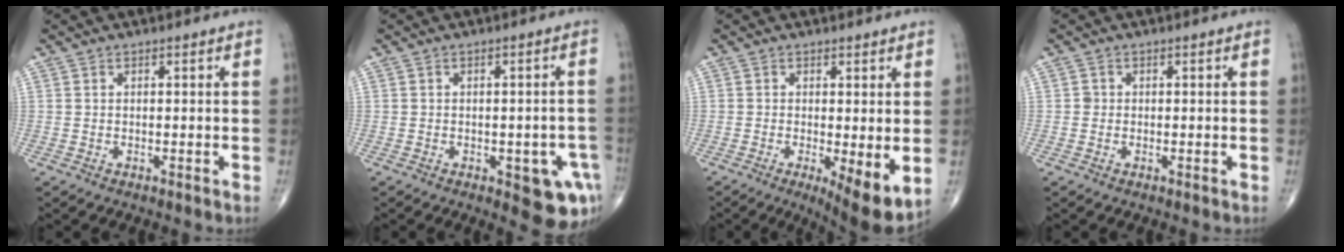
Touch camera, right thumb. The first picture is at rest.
{"total": 8.7, "force": [-3.4, 3.6, 7.1], "torque": [-0.055, 0.007, -0.035]}
{"total": 8.2, "force": [-1.4, 2.4, 7.8], "torque": [-0.118, -0.026, -0.019]}
{"total": 0.8, "force": [-0.1, 0.8, 0.1], "torque": [0.002, 0.003, -0.002]}